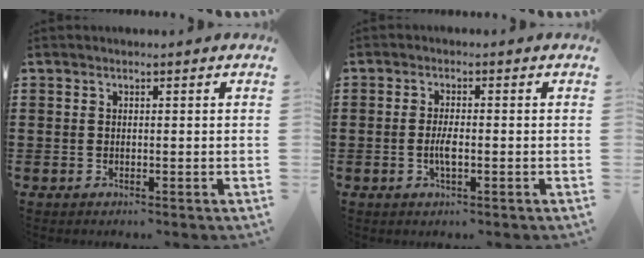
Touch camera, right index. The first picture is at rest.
{"total": 3.0, "force": [-0.8, 0.7, 2.8], "torque": [-0.059, -0.005, -0.015]}